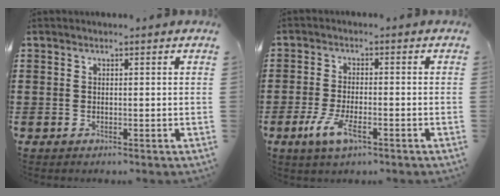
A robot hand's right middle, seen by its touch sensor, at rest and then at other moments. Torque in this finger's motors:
{"motor_torque": [0.13, 0.25, 0.18, 0.11]}